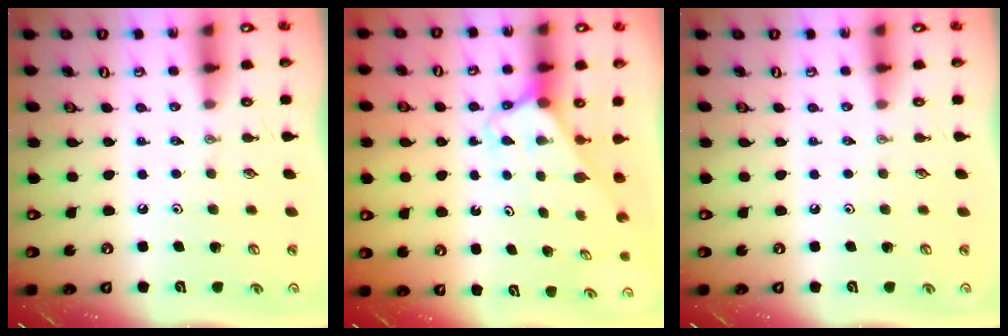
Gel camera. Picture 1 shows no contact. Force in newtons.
{"total": 2.6, "press": 2.6, "slide": 0.2}
{"total": 0.0}